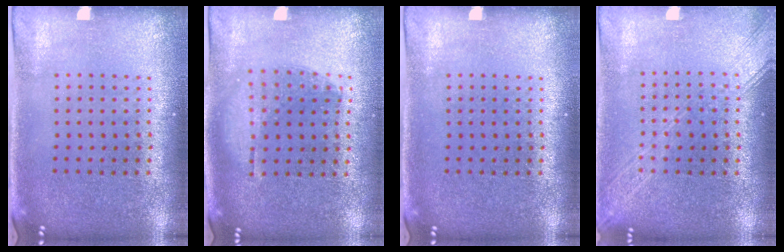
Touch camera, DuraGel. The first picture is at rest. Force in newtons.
{"total": 1.0, "press": 0.9, "slide": 0.4}
{"total": 0.0}
{"total": 3.4, "press": 3.3, "slide": 0.5}